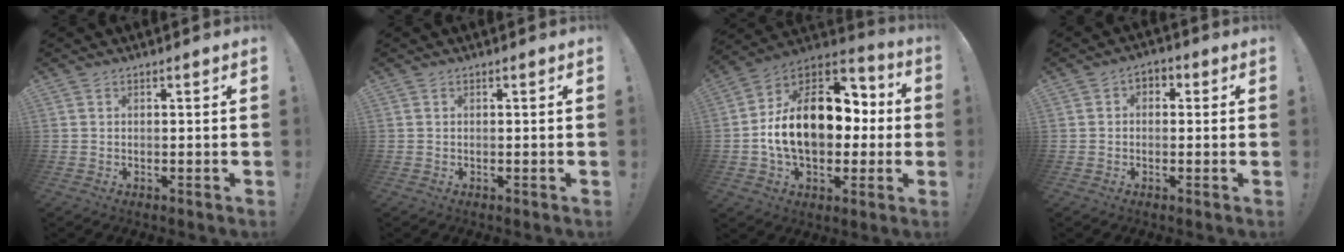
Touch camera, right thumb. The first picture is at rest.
{"total": 0.0}
{"total": 21.1, "force": [0.0, 14.4, 15.5], "torque": [-0.247, 0.011, 0.013]}
{"total": 3.0, "force": [-0.7, 2.4, 1.6], "torque": [-0.025, 0.014, -0.013]}